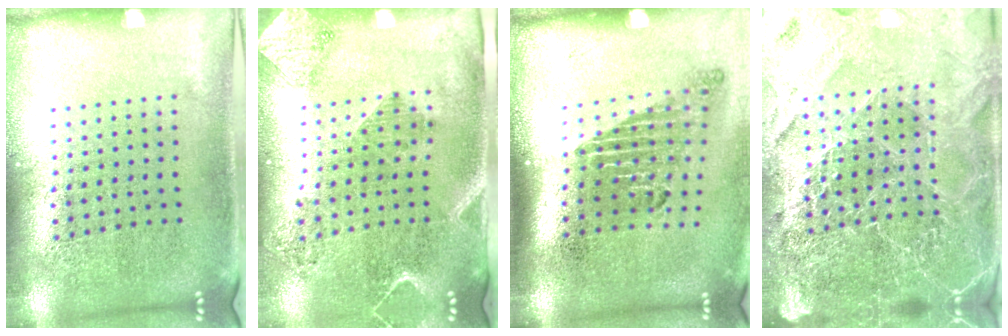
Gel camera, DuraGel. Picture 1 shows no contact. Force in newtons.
{"total": 1.9, "press": 1.7, "slide": 1.0}
{"total": 1.8, "press": 1.2, "slide": 1.3}
{"total": 4.9, "press": 4.4, "slide": 2.1}